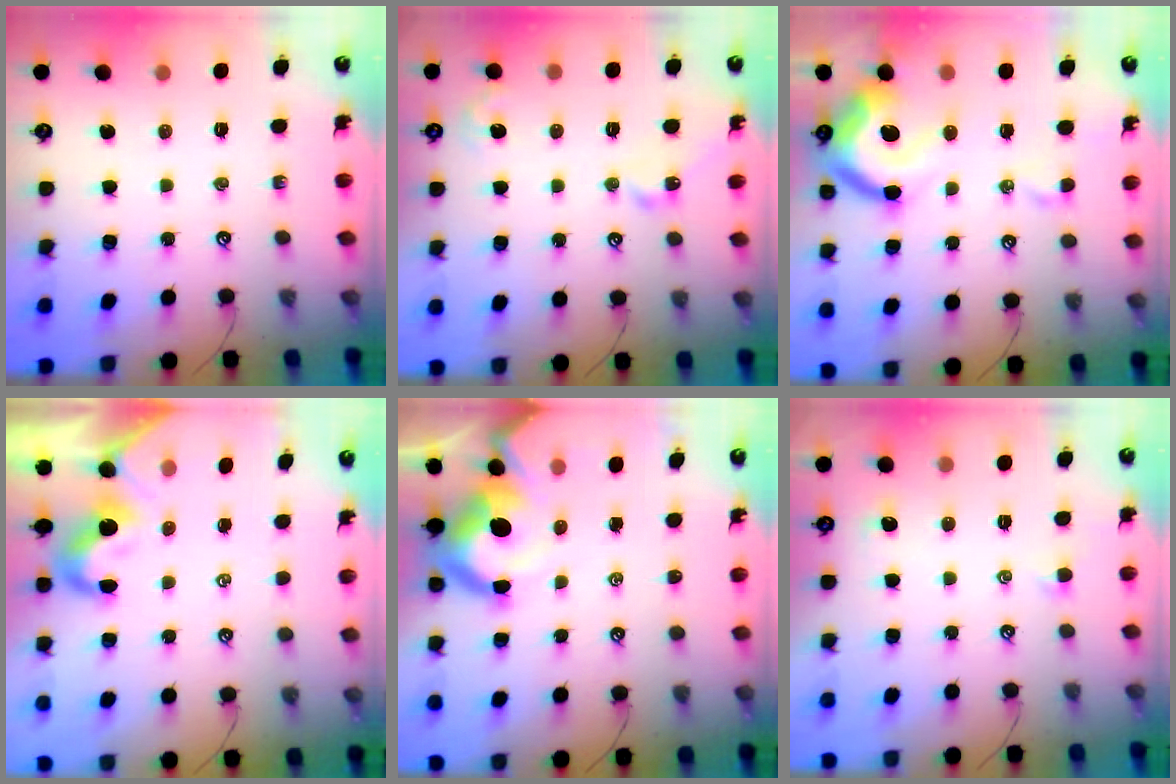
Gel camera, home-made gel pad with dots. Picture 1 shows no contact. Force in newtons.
{"total": 7.6, "press": 7.5, "slide": 0.7}
{"total": 17.1, "press": 17.0, "slide": 2.3}
{"total": 1.6, "press": 1.3, "slide": 0.8}
{"total": 13.3, "press": 13.2, "slide": 1.7}
{"total": 0.8, "press": 0.5, "slide": 0.7}